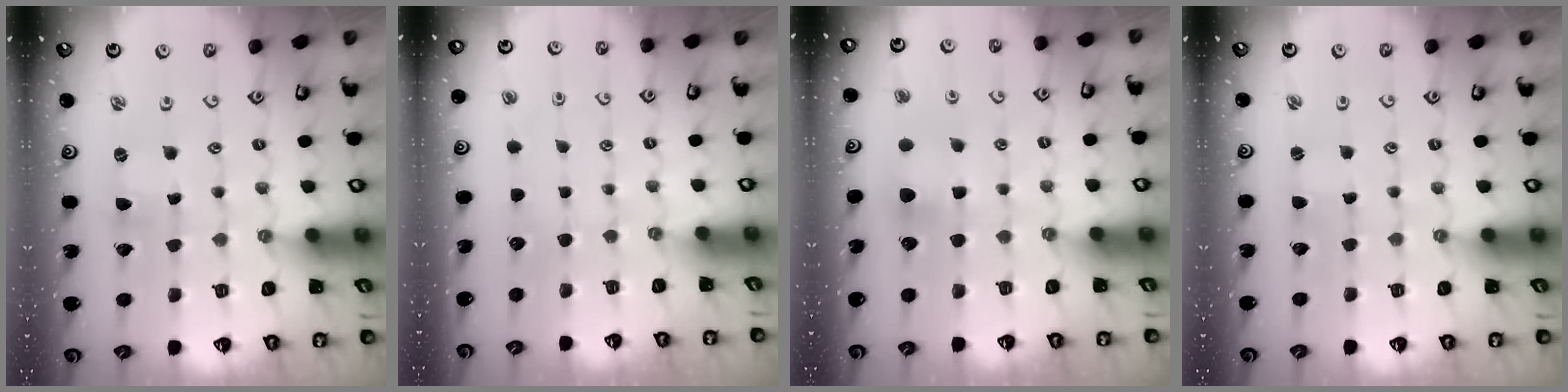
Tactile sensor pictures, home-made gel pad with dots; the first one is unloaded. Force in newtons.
{"total": 0.0}
{"total": 6.2, "press": 6.1, "slide": 0.7}
{"total": 0.0}